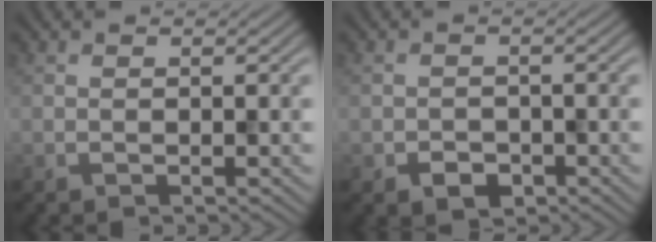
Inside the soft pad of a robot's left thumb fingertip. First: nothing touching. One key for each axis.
{"total": 2.3, "fx": -1.2, "fy": 1.6, "fz": 1.0, "tx": -0.017, "ty": -0.005, "tz": -0.022}